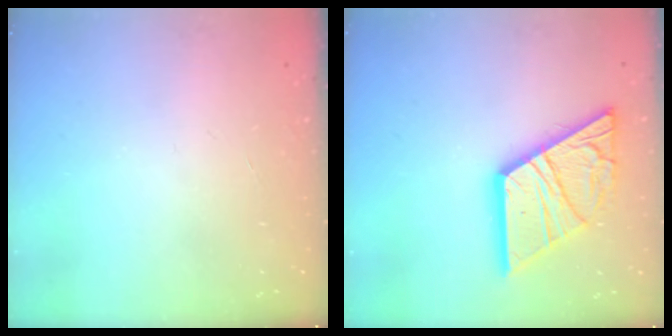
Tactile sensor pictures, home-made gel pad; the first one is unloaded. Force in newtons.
{"total": 21.8, "press": 21.7, "slide": 2.4}